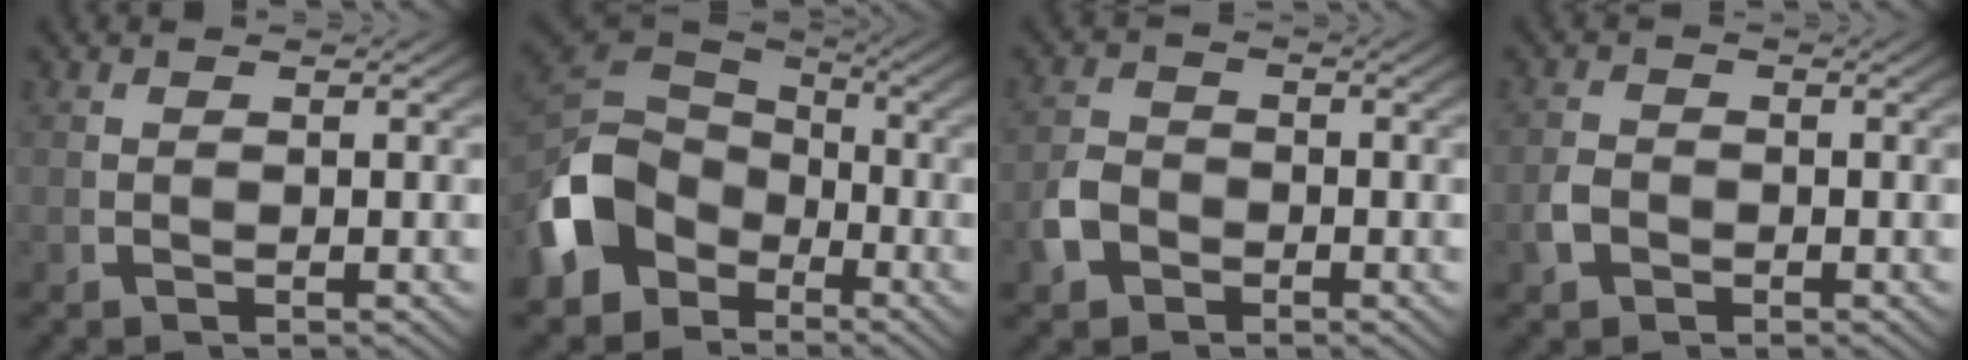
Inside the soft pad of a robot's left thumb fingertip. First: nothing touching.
{"total": 10.2, "force": [-1.3, 7.6, 6.7], "torque": [-0.160, -0.027, -0.009]}
{"total": 2.7, "force": [-1.3, 2.1, 1.1], "torque": [-0.030, -0.007, -0.023]}
{"total": 1.5, "force": [-0.7, 1.1, 0.6], "torque": [-0.018, -0.004, -0.013]}